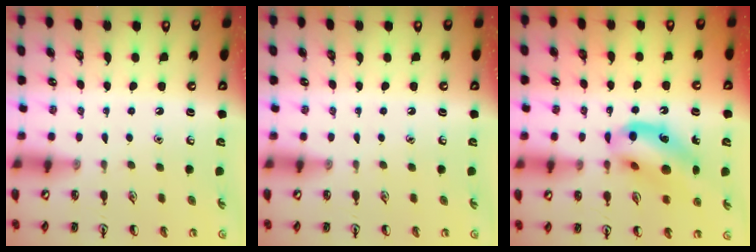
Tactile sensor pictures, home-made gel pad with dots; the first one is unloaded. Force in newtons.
{"total": 0.0}
{"total": 14.3, "press": 13.9, "slide": 3.3}